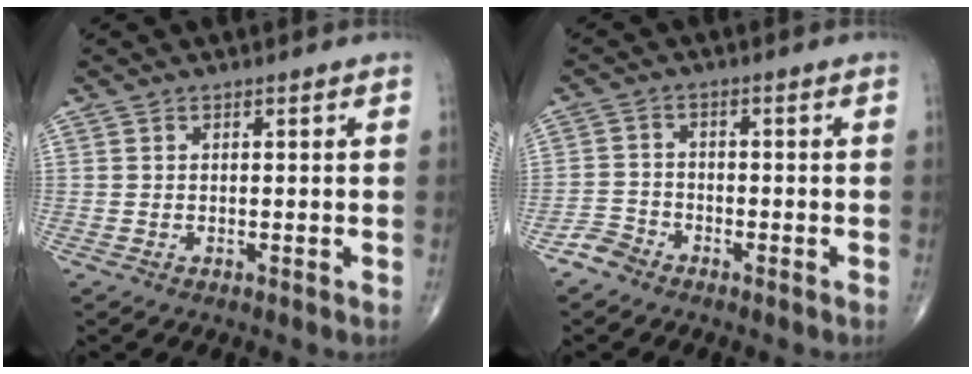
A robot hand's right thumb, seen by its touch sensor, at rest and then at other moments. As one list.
[{"total": 3.1, "force": [-2.5, 1.8, 0.3], "torque": [0.000, 0.011, -0.056]}]